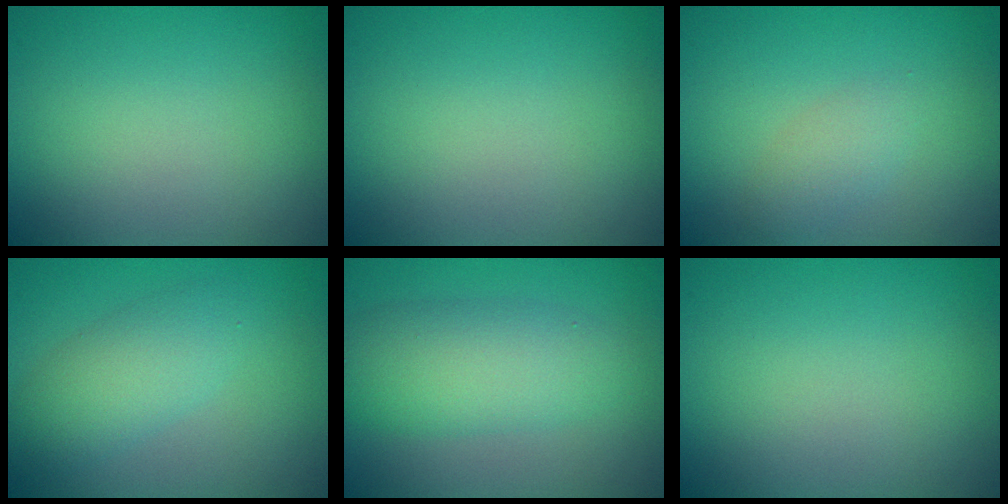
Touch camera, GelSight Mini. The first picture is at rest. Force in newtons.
{"total": 0.0}
{"total": 1.6, "press": 1.6, "slide": 0.0}
{"total": 3.4, "press": 3.4, "slide": 0.1}
{"total": 4.9, "press": 4.9, "slide": 0.2}
{"total": 0.0}